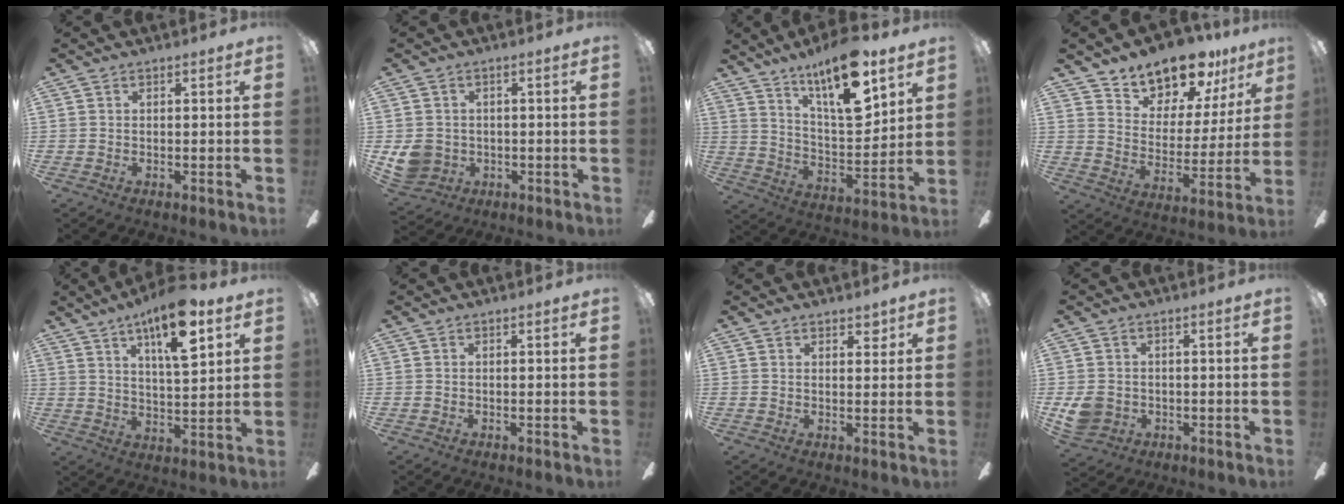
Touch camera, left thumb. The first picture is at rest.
{"total": 6.2, "force": [-0.5, 5.7, 2.2], "torque": [-0.050, 0.007, -0.007]}
{"total": 18.9, "force": [12.6, 6.1, 12.7], "torque": [-0.212, -0.069, 0.209]}
{"total": 14.3, "force": [12.7, 5.5, 3.7], "torque": [-0.076, -0.100, 0.229]}
{"total": 14.0, "force": [8.6, 4.2, 10.2], "torque": [-0.161, -0.034, 0.141]}
{"total": 0.0}
{"total": 2.6, "force": [2.1, 1.0, 1.1], "torque": [-0.008, -0.008, 0.034]}
{"total": 5.5, "force": [-0.8, 4.8, 2.5], "torque": [-0.057, 0.008, -0.014]}